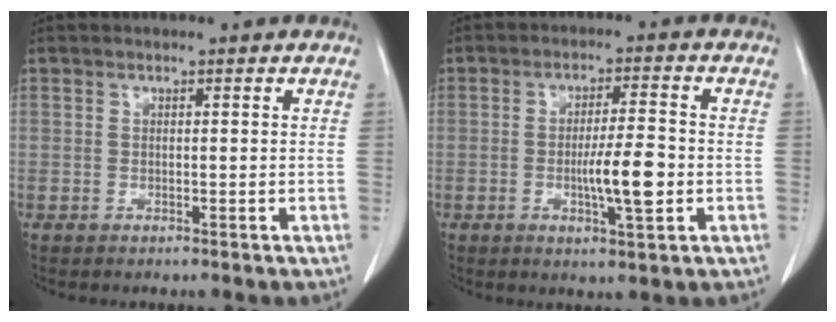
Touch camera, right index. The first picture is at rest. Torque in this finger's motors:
{"motor_torque": [1.11, -0.38, 0.57, 0.12]}